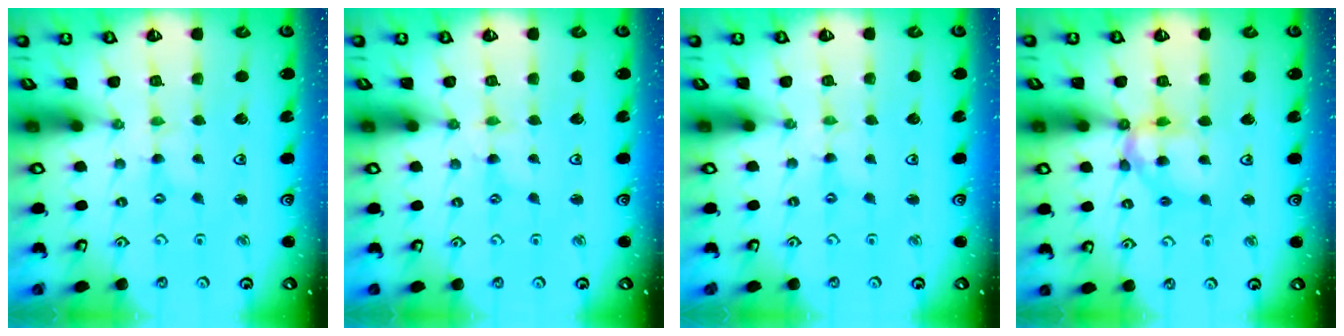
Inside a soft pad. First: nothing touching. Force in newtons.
{"total": 0.0}
{"total": 0.0}
{"total": 11.7, "press": 11.7, "slide": 1.0}